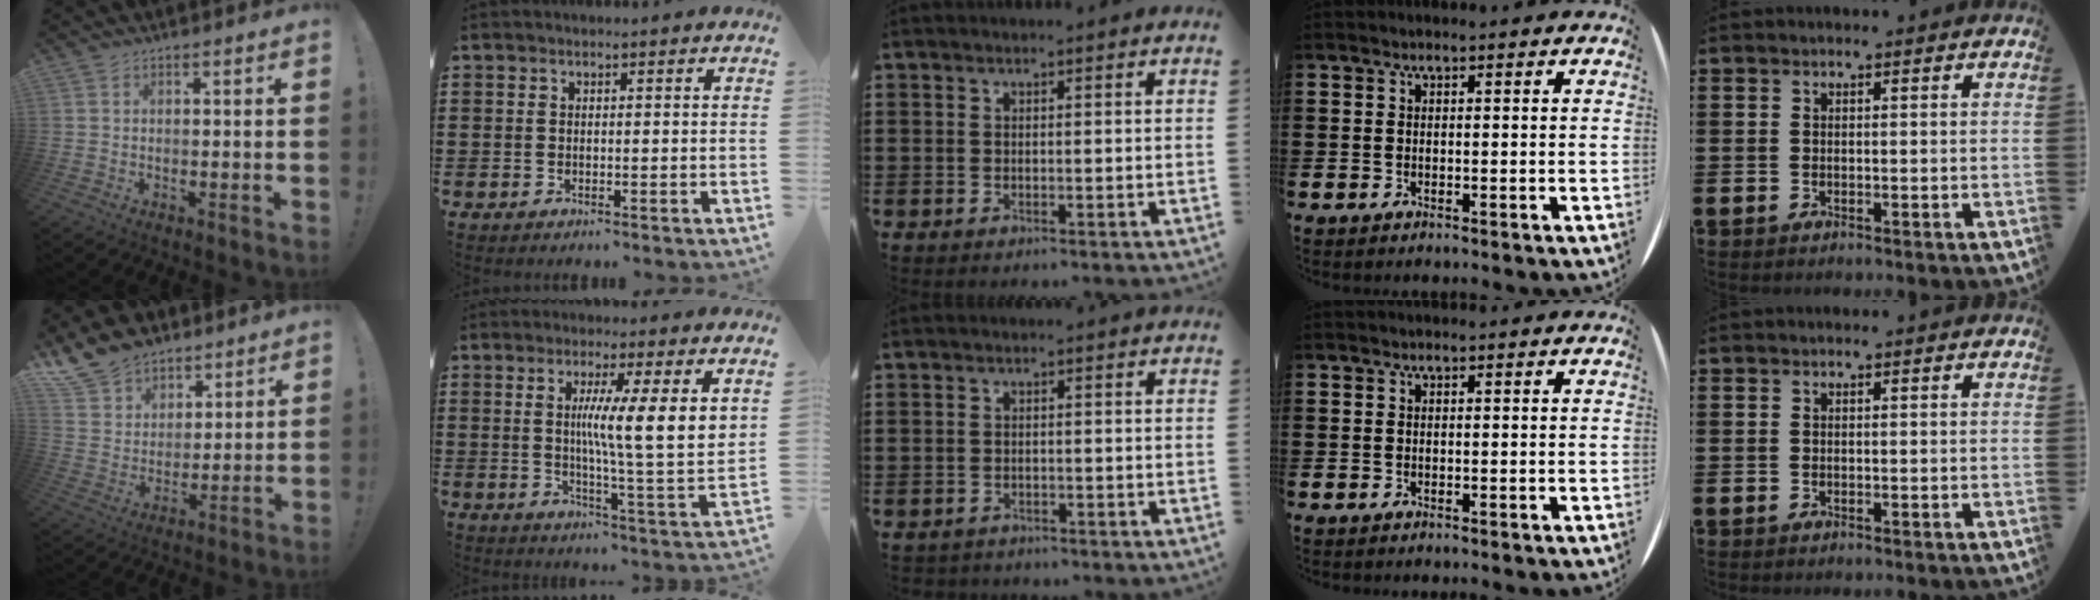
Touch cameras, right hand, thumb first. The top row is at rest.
{"thumb": {"total": 12.9, "force": [10.4, 7.2, 2.5], "torque": [-0.059, -0.079, 0.203]}, "index": {"total": 8.5, "force": [3.2, 0.0, 7.9], "torque": [-0.143, -0.022, 0.047]}, "middle": {"total": 1.2, "force": [-1.2, 0.2, -0.2], "torque": [-0.001, 0.002, -0.027]}}